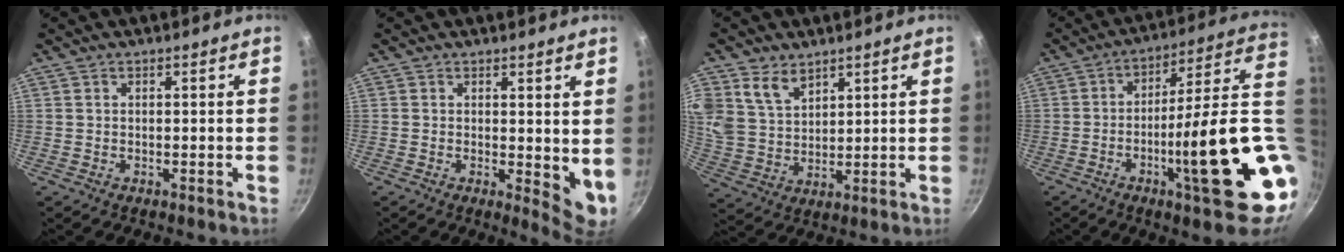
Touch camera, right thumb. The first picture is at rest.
{"total": 5.8, "force": [1.3, 2.5, 5.1], "torque": [-0.065, -0.019, 0.018]}
{"total": 9.0, "force": [5.3, 6.1, 4.1], "torque": [-0.066, -0.025, 0.113]}
{"total": 24.0, "force": [-3.9, 4.9, 23.2], "torque": [-0.308, 0.016, -0.057]}